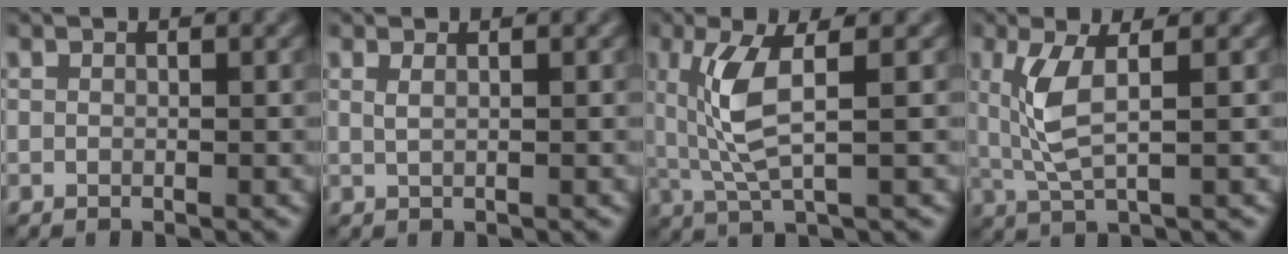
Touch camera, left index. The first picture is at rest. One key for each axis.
{"total": 1.0, "fx": 0.1, "fy": 0.4, "fz": 0.9, "tx": -0.006, "ty": 0.002, "tz": -0.002}
{"total": 4.8, "fx": 0.3, "fy": 1.2, "fz": 4.7, "tx": -0.105, "ty": 0.001, "tz": 0.020}
{"total": 3.8, "fx": 0.2, "fy": 1.0, "fz": 3.6, "tx": -0.085, "ty": 0.002, "tz": 0.019}